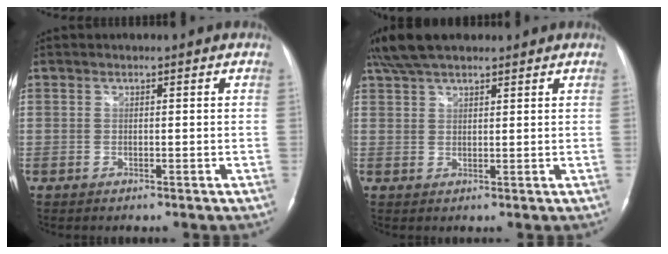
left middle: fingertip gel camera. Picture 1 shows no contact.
{"total": 7.4, "force": [6.0, 2.2, 3.7], "torque": [-0.078, 0.027, 0.112]}